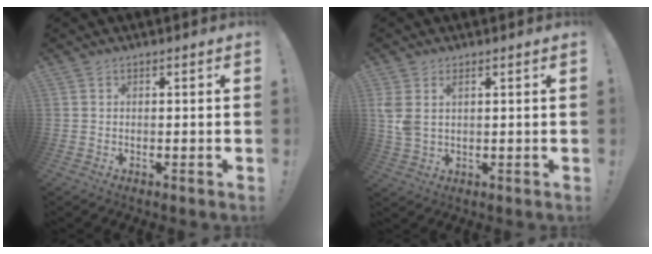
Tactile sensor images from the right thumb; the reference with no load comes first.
{"total": 4.3, "force": [2.0, 2.2, 3.1], "torque": [-0.060, -0.009, 0.035]}